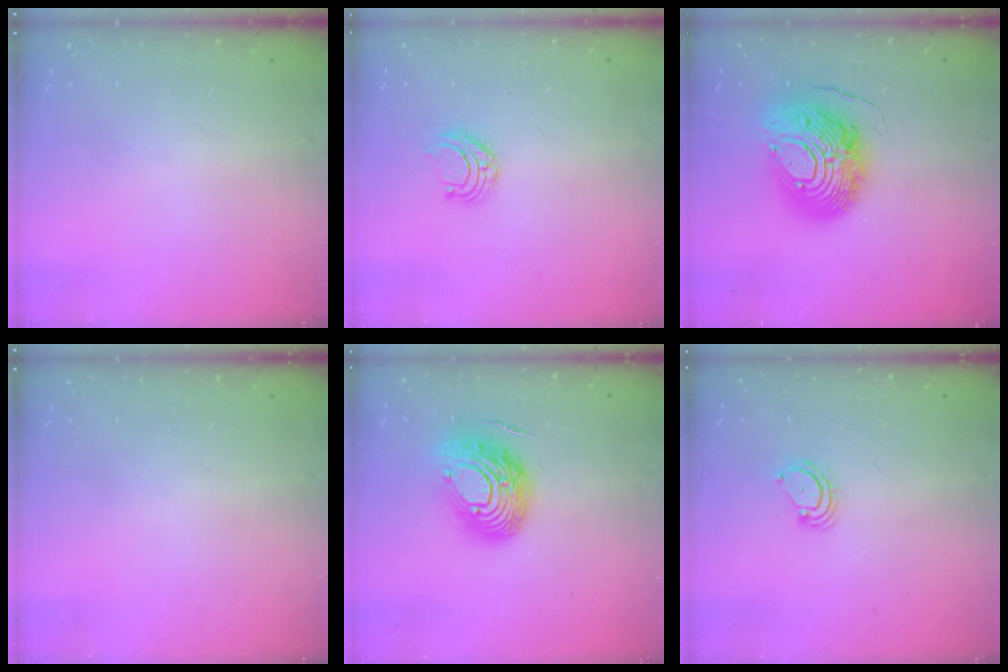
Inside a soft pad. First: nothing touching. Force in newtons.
{"total": 5.2, "press": 5.2, "slide": 0.5}
{"total": 16.1, "press": 16.0, "slide": 1.4}
{"total": 0.0}
{"total": 16.5, "press": 16.4, "slide": 1.4}
{"total": 2.3, "press": 2.3, "slide": 0.2}